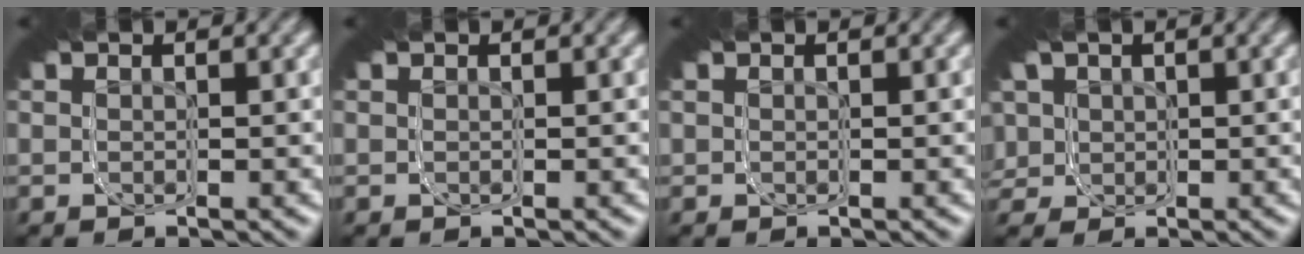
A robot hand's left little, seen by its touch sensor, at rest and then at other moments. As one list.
[{"total": 0.0}, {"total": 0.7, "force": [-0.1, 0.6, 0.2], "torque": [-0.005, -0.005, -0.001]}, {"total": 6.8, "force": [-0.5, 6.1, 3.1], "torque": [-0.067, -0.020, -0.012]}]